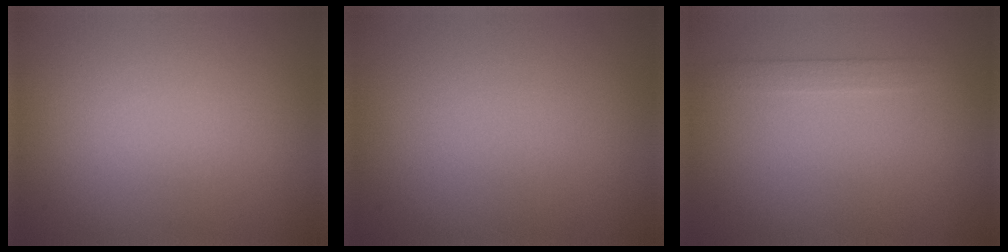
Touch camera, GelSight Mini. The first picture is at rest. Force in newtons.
{"total": 0.0}
{"total": 1.3, "press": 1.3, "slide": 0.1}